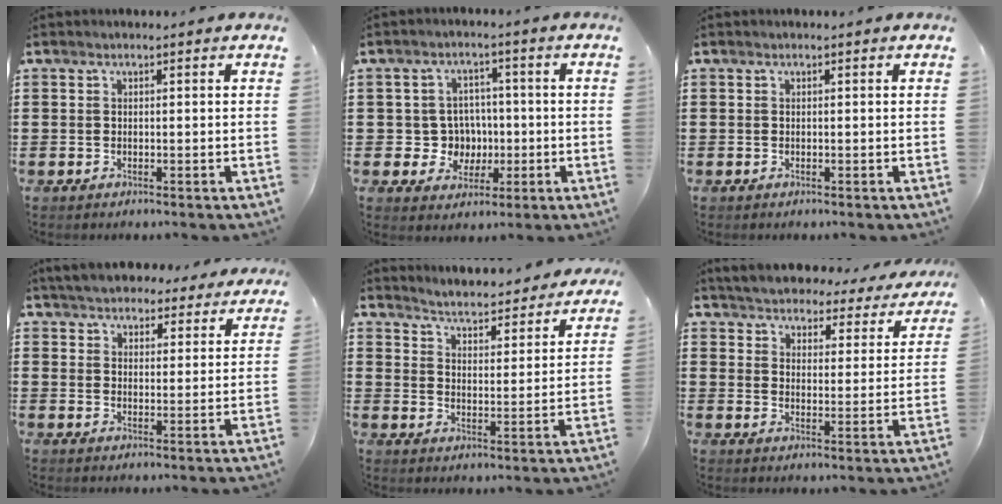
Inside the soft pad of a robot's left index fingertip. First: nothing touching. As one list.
[{"total": 5.6, "force": [-0.2, 5.4, 1.6], "torque": [-0.045, 0.010, -0.002]}, {"total": 0.0}, {"total": 5.2, "force": [5.0, 1.0, 0.8], "torque": [-0.035, -0.017, 0.092]}, {"total": 4.1, "force": [4.1, -0.3, 0.2], "torque": [-0.028, -0.039, 0.066]}, {"total": 4.5, "force": [4.5, 0.1, 0.1], "torque": [-0.030, -0.038, 0.074]}]